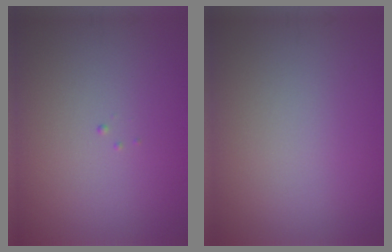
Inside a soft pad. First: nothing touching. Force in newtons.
{"total": 0.0}